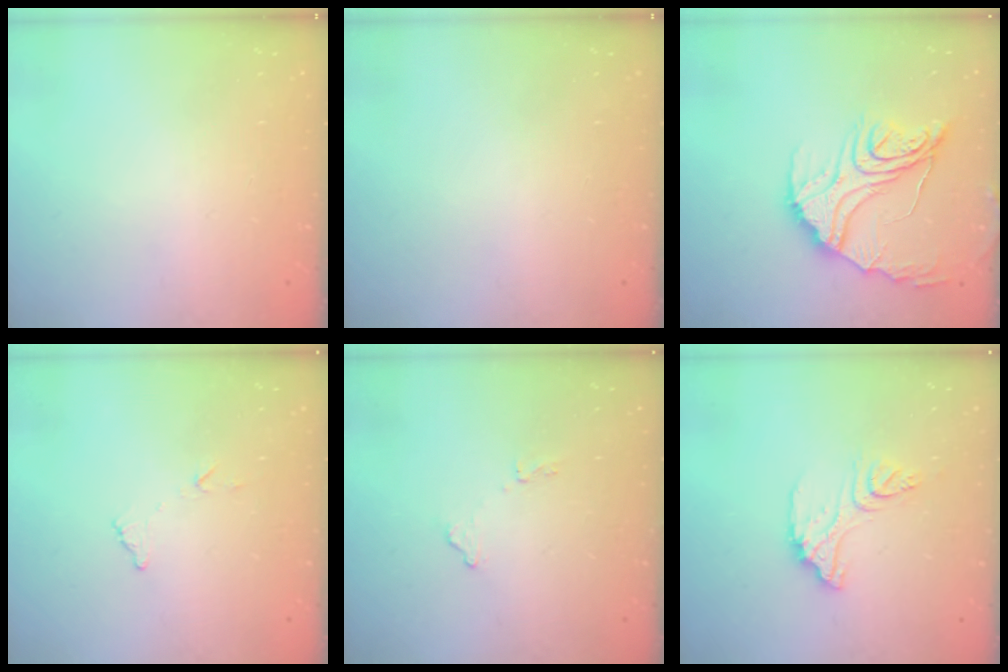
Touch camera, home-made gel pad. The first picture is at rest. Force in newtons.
{"total": 0.0}
{"total": 18.3, "press": 18.3, "slide": 1.8}
{"total": 6.5, "press": 6.5, "slide": 0.4}
{"total": 8.0, "press": 8.0, "slide": 0.4}
{"total": 12.5, "press": 12.4, "slide": 1.1}